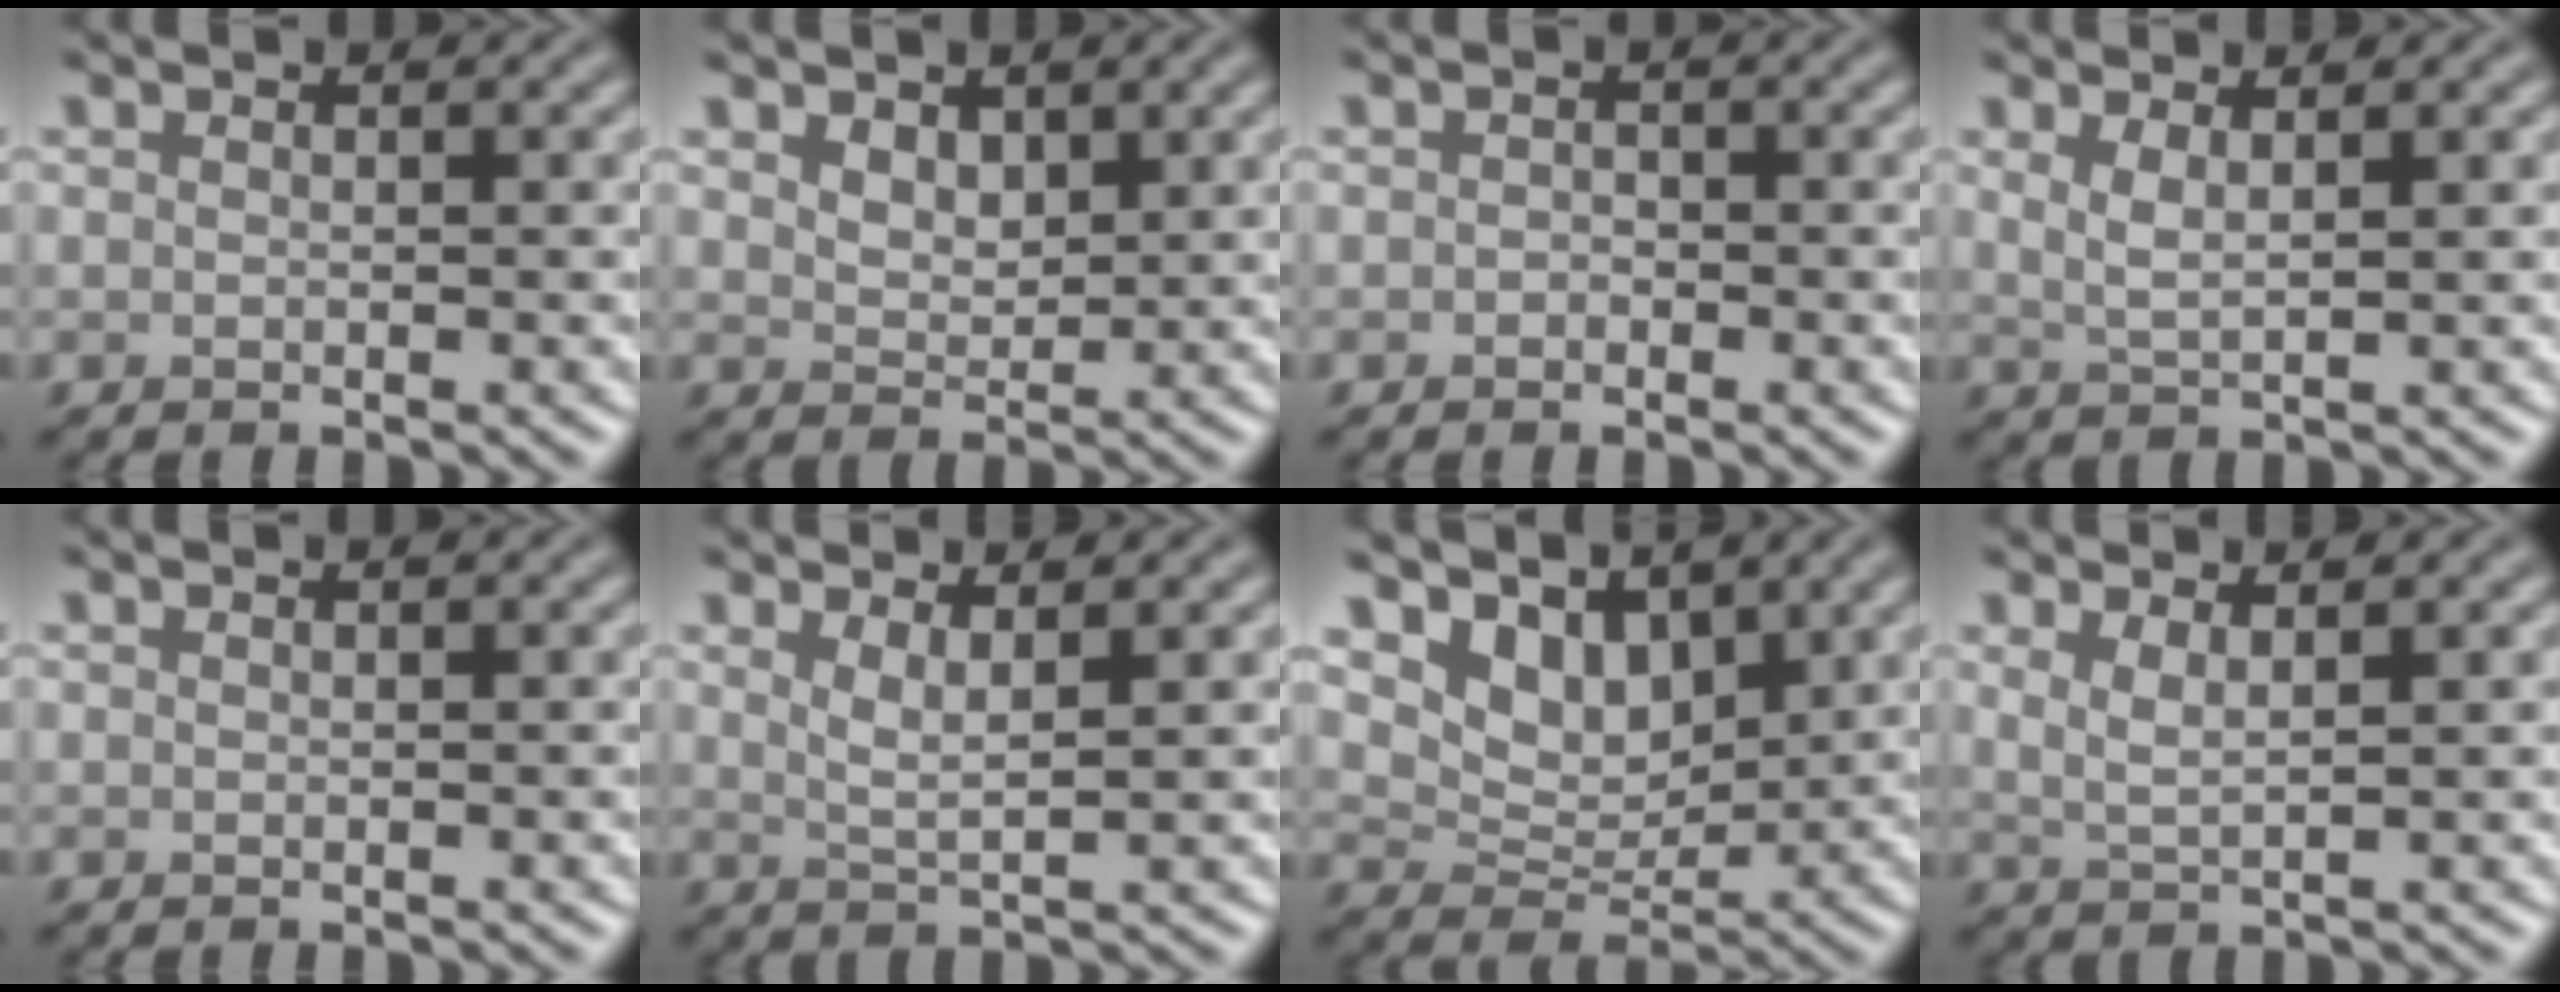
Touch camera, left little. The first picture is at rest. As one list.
[{"total": 2.3, "force": [1.4, 1.4, 1.2], "torque": [-0.027, -0.004, 0.029]}, {"total": 0.7, "force": [-0.3, 0.6, 0.3], "torque": [-0.004, -0.002, -0.007]}, {"total": 2.1, "force": [1.1, 0.6, 1.7], "torque": [-0.031, -0.003, 0.021]}, {"total": 0.0}, {"total": 2.3, "force": [1.4, 0.6, 1.8], "torque": [-0.027, -0.004, 0.024]}, {"total": 5.2, "force": [3.8, 2.8, 2.1], "torque": [-0.054, -0.022, 0.072]}, {"total": 2.2, "force": [1.2, 0.6, 1.7], "torque": [-0.030, -0.004, 0.022]}]